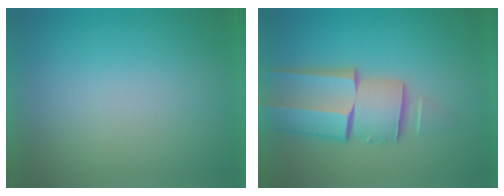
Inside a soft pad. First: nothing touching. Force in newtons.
{"total": 7.6}